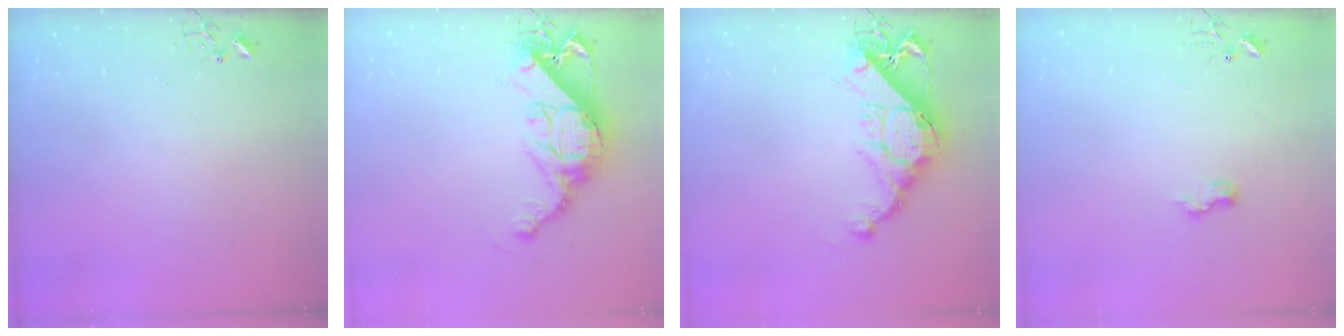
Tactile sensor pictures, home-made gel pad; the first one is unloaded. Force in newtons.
{"total": 15.3, "press": 15.3, "slide": 1.0}
{"total": 15.7, "press": 15.7, "slide": 1.1}
{"total": 6.3, "press": 6.3, "slide": 0.8}